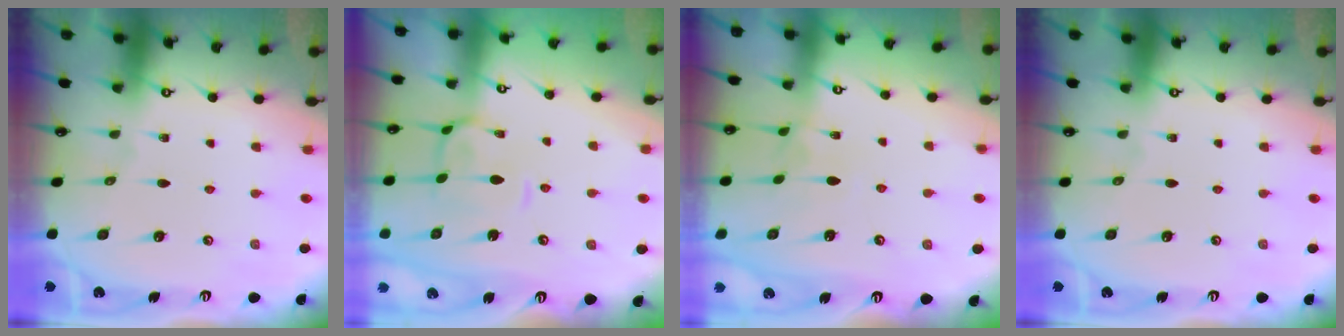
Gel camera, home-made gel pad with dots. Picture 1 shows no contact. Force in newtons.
{"total": 1.6, "press": 1.4, "slide": 0.9}
{"total": 2.8, "press": 2.8, "slide": 0.4}
{"total": 0.0}